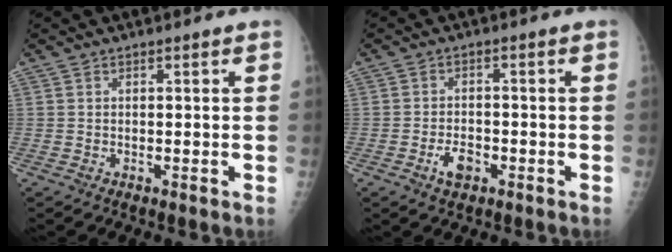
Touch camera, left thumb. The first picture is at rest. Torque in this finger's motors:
{"motor_torque": [-0.63, 0.64, 0.29, 0.18, 0.02]}